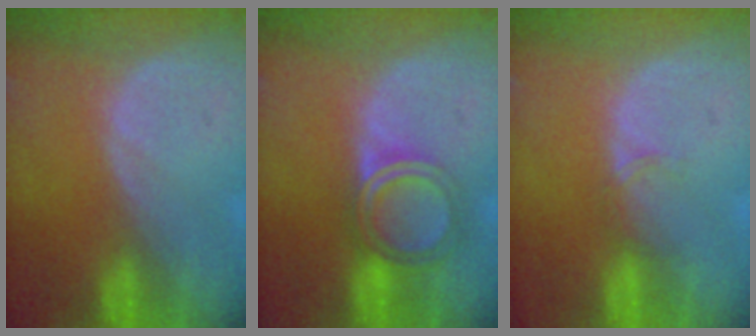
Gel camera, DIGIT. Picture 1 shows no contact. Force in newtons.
{"total": 5.0, "press": 5.0, "slide": 0.4}
{"total": 1.3, "press": 1.2, "slide": 0.2}